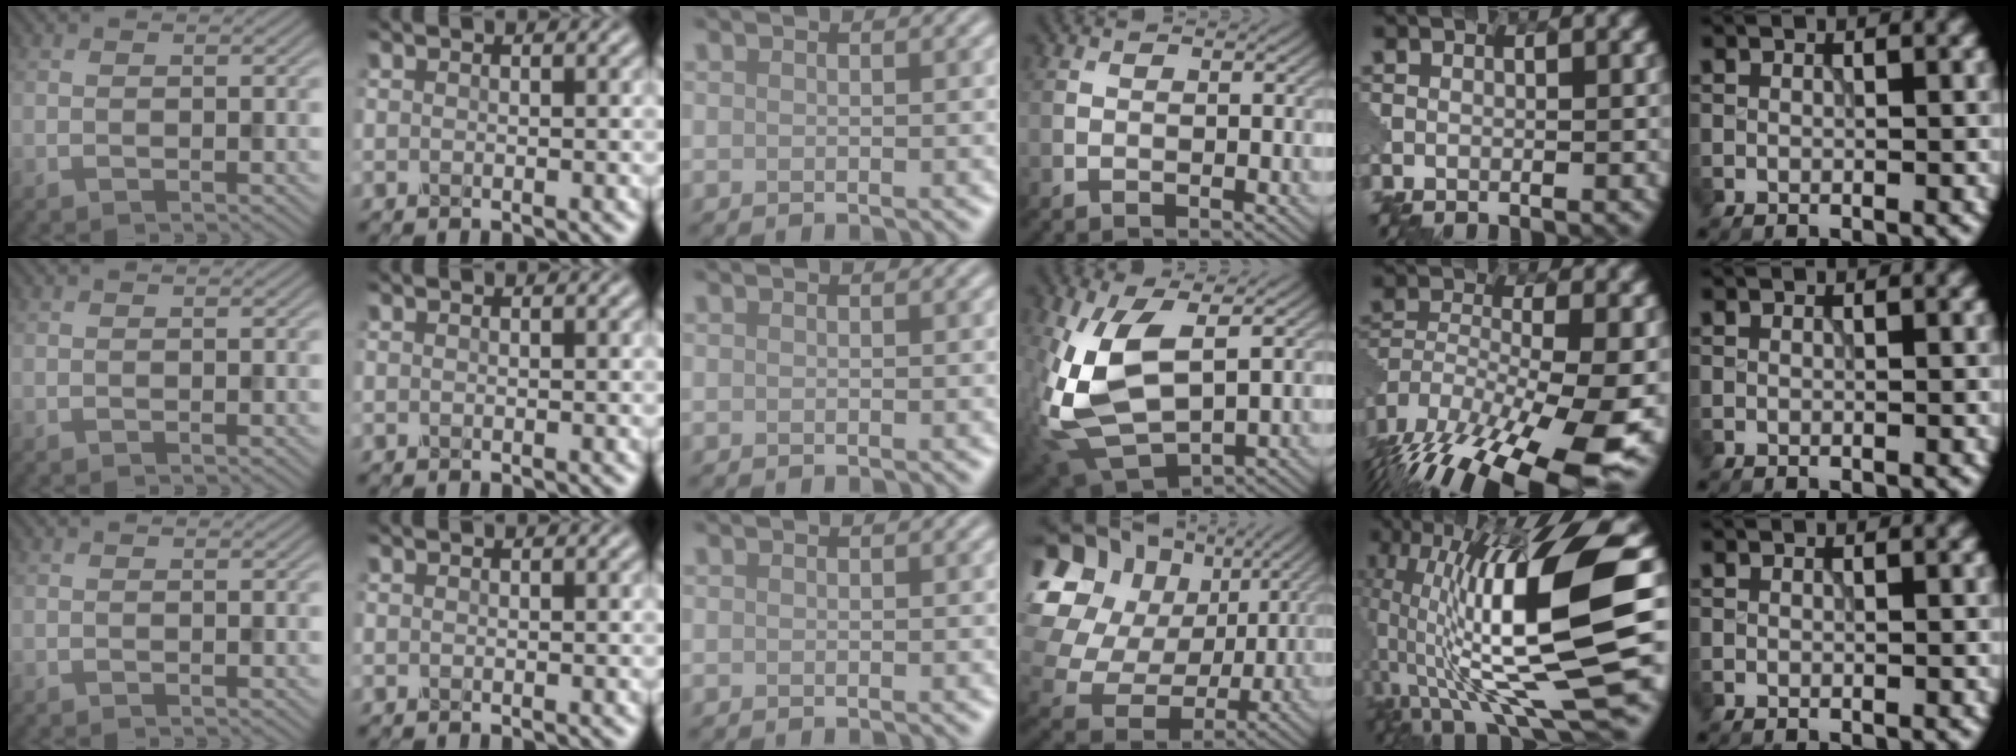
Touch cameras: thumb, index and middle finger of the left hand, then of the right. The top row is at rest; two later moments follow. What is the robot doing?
{"motion": "wrap", "object": "tissue paper"}